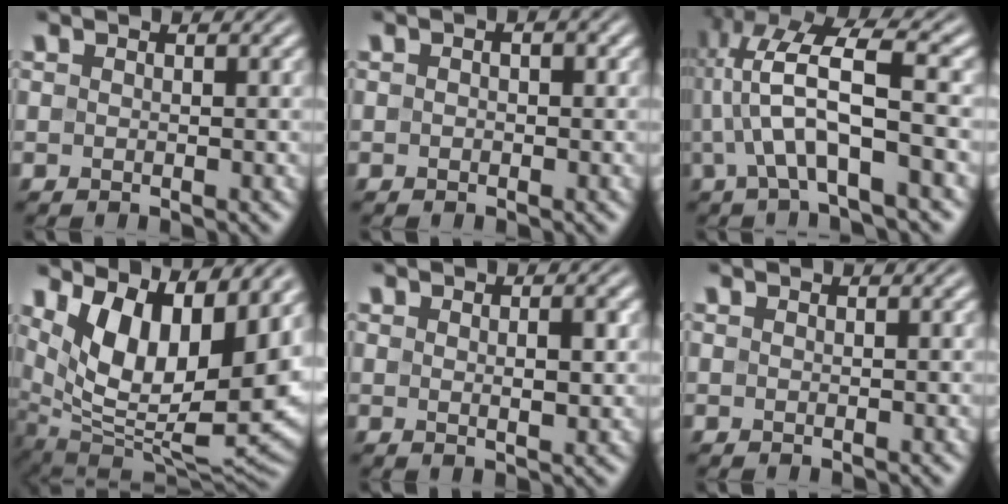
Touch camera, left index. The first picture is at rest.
{"total": 1.0, "force": [0.0, 0.6, 0.8], "torque": [-0.011, 0.001, -0.001]}
{"total": 8.2, "force": [-0.4, 2.3, 7.9], "torque": [-0.160, 0.020, -0.012]}
{"total": 12.8, "force": [4.8, 6.0, 10.3], "torque": [-0.174, -0.015, 0.088]}
{"total": 2.2, "force": [0.5, 1.0, 1.9], "torque": [-0.030, -0.004, 0.011]}
{"total": 0.9, "force": [0.7, 0.2, 0.5], "torque": [-0.005, 0.004, 0.007]}